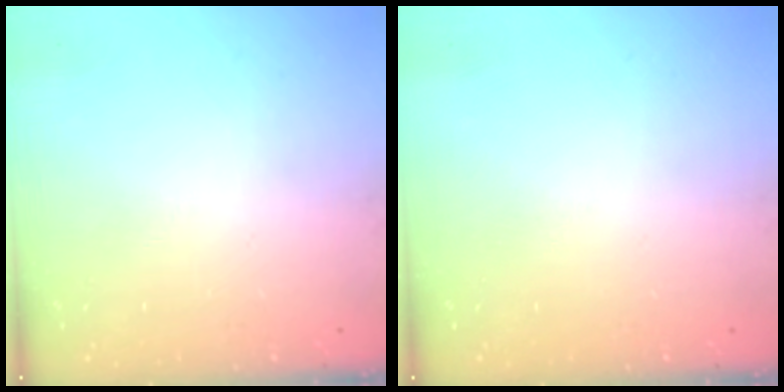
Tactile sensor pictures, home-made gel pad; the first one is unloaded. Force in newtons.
{"total": 0.0}